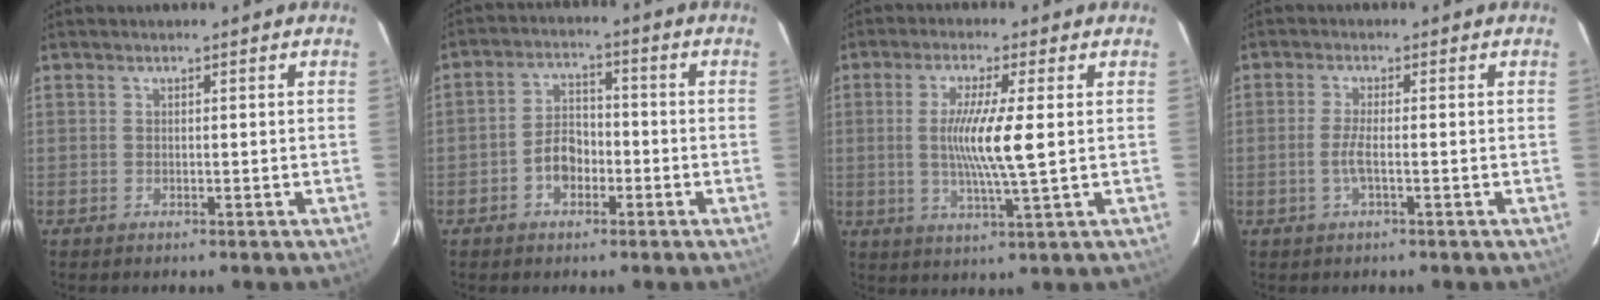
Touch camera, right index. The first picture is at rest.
{"total": 5.3, "force": [-2.2, 3.7, 3.1], "torque": [-0.059, 0.019, -0.033]}
{"total": 8.6, "force": [0.4, 0.0, 8.5], "torque": [-0.158, -0.011, 0.007]}
{"total": 2.8, "force": [-0.7, 0.0, 2.7], "torque": [-0.056, -0.002, -0.016]}